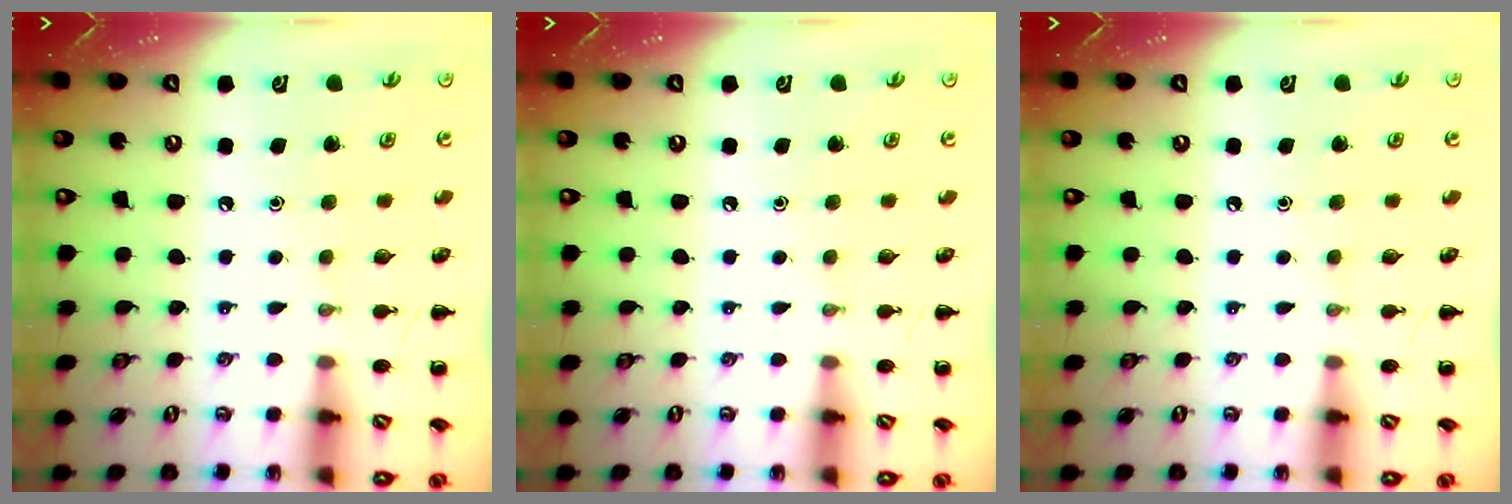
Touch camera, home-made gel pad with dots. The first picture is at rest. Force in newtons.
{"total": 0.0}
{"total": 0.0}